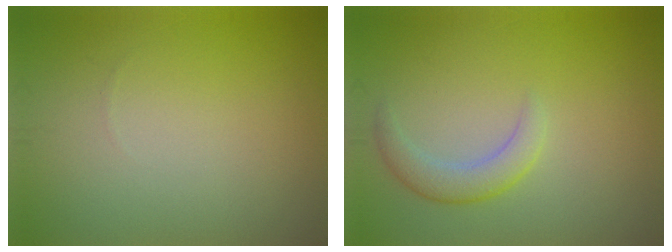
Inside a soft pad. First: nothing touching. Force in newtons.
{"total": 2.5, "press": 2.5, "slide": 0.2}